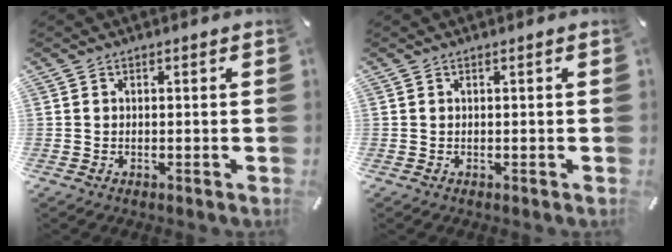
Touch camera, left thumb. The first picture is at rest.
{"total": 0.0}